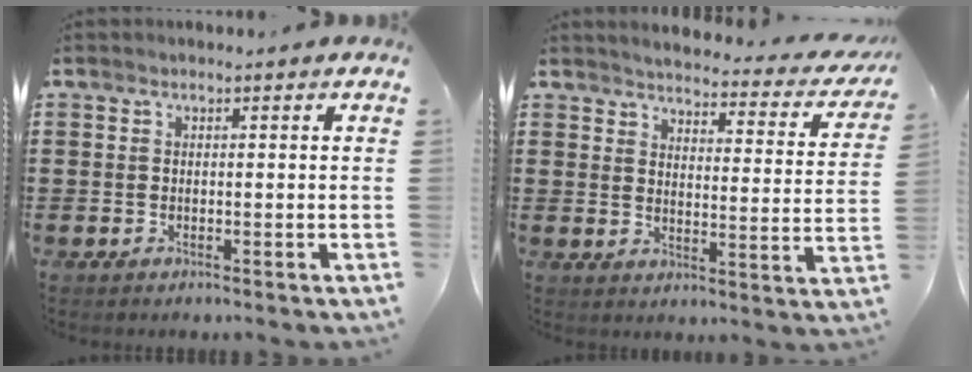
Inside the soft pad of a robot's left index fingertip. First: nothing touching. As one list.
[{"total": 3.1, "force": [3.0, 0.0, 0.8], "torque": [-0.027, -0.031, 0.044]}]